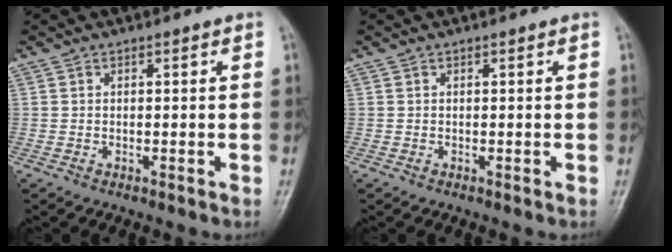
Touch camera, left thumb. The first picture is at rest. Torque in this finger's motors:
{"motor_torque": [0.00, 0.00, -0.06, -0.06, 0.00]}